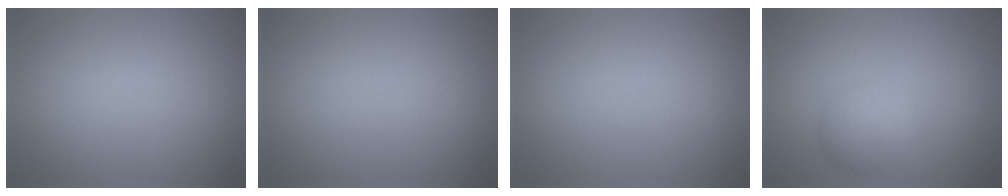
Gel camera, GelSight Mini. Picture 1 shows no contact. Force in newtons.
{"total": 0.0}
{"total": 0.0}
{"total": 2.7, "press": 2.7, "slide": 0.1}